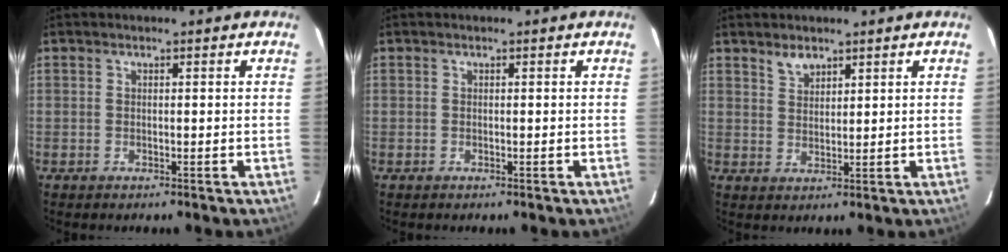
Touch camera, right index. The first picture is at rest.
{"total": 0.0}
{"total": 2.9, "force": [2.4, 1.4, 1.1], "torque": [-0.017, 0.003, 0.044]}